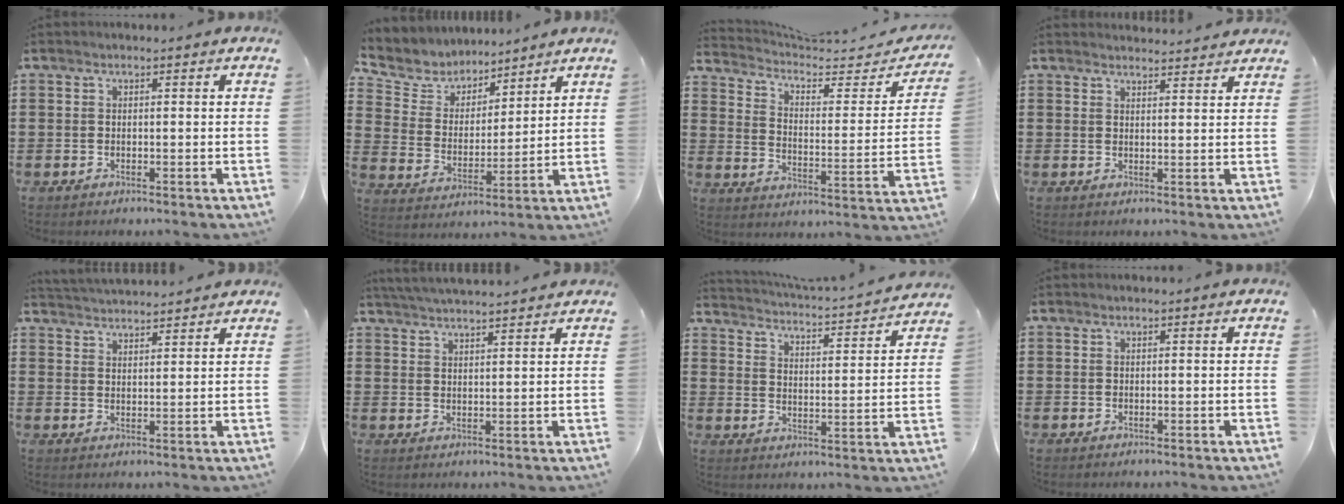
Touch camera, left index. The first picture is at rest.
{"total": 6.0, "force": [5.4, 2.6, -0.1], "torque": [-0.039, -0.034, 0.096]}
{"total": 4.6, "force": [4.0, 1.4, 1.8], "torque": [-0.051, -0.033, 0.062]}
{"total": 2.4, "force": [2.4, 0.0, 0.1], "torque": [-0.008, -0.007, 0.046]}
{"total": 3.0, "force": [3.0, -0.2, -0.2], "torque": [-0.007, -0.011, 0.056]}
{"total": 3.4, "force": [3.3, -0.5, 0.4], "torque": [-0.019, -0.010, 0.060]}
{"total": 2.8, "force": [2.7, -0.5, 0.4], "torque": [-0.028, -0.034, 0.036]}
{"total": 0.0}